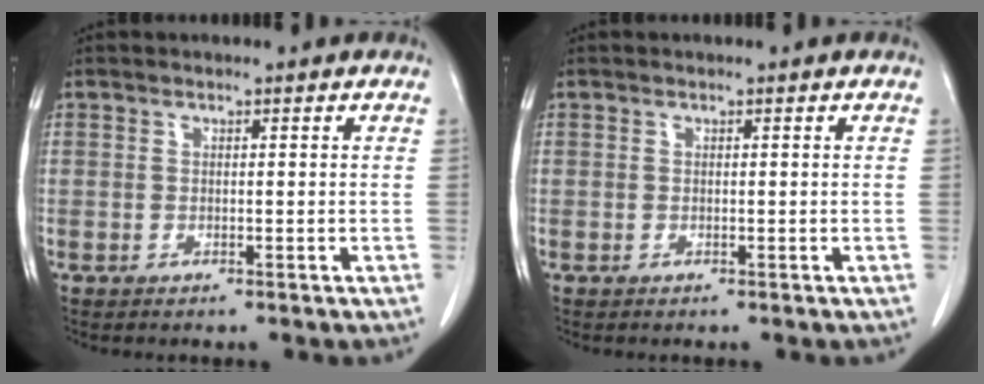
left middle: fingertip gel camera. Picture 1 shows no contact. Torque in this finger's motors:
{"motor_torque": [0.17, -0.29, -0.04, -0.01]}